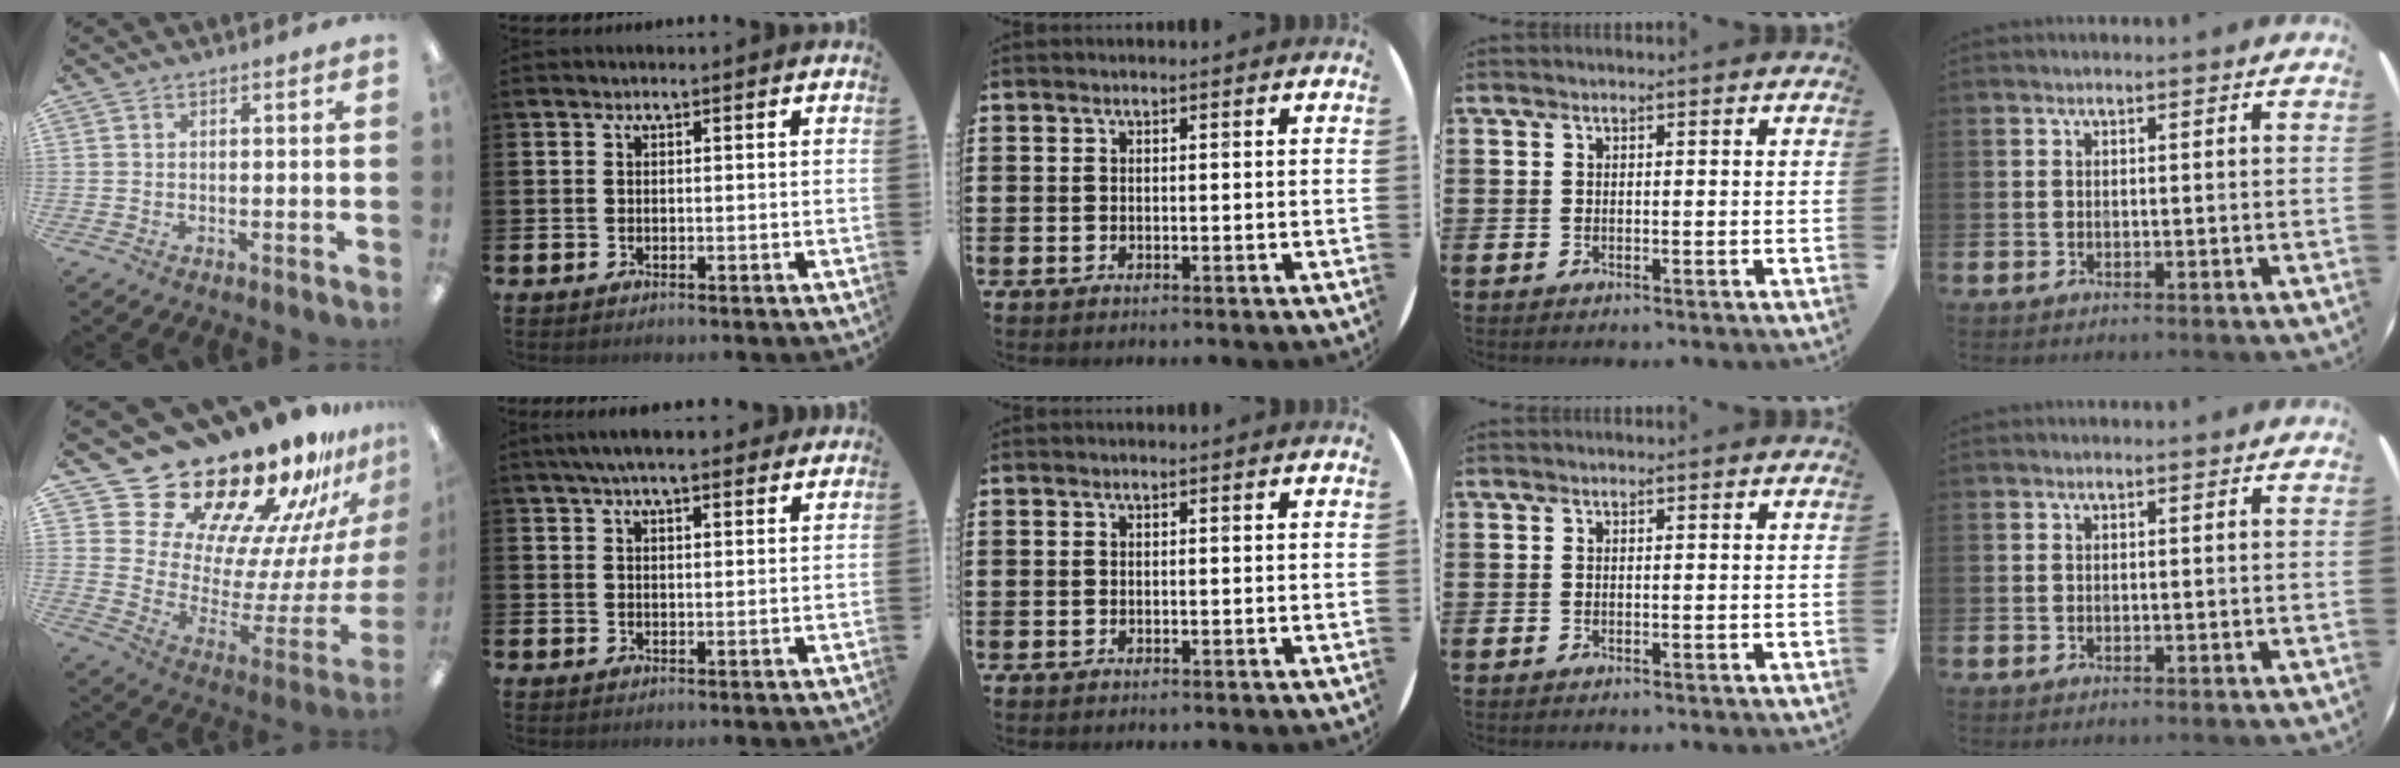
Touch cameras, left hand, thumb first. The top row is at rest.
{"thumb": {"total": 24.2, "force": [21.0, 9.4, 7.4], "torque": [-0.101, -0.189, 0.386]}, "index": {"total": 5.3, "force": [4.7, 0.9, 2.3], "torque": [-0.052, -0.008, 0.085]}}